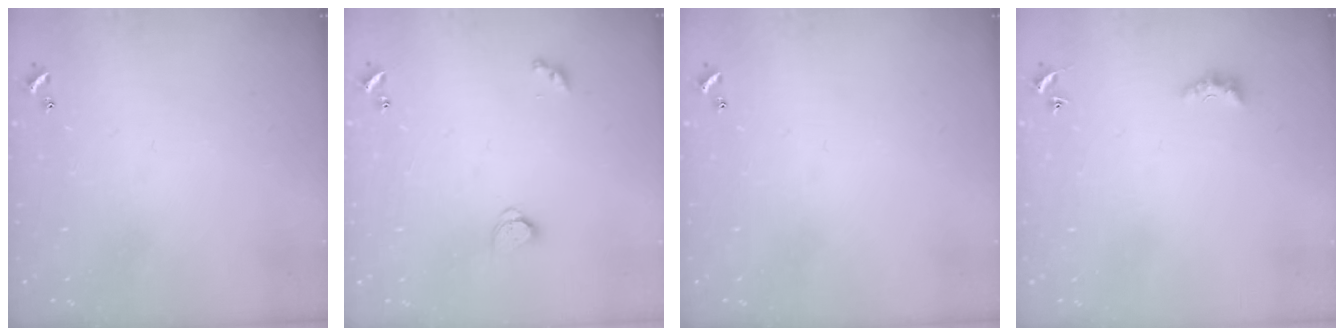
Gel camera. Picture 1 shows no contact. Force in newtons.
{"total": 2.9, "press": 2.8, "slide": 0.3}
{"total": 0.0}
{"total": 2.4, "press": 2.3, "slide": 0.5}